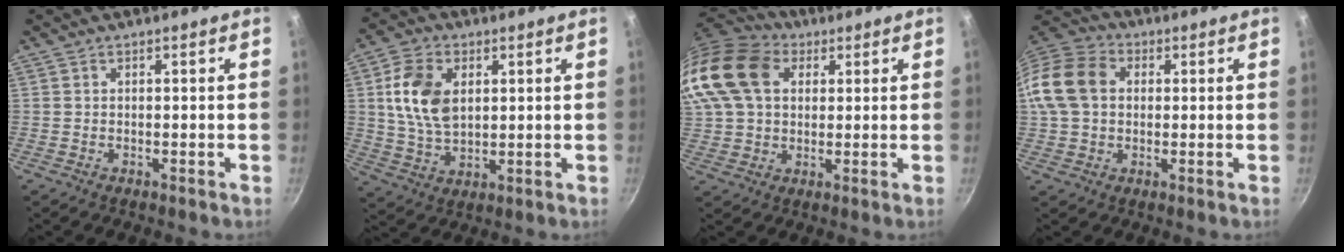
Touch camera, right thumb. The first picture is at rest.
{"total": 11.4, "force": [2.5, 7.4, 8.2], "torque": [-0.143, -0.007, 0.051]}
{"total": 20.6, "force": [6.5, 15.1, 12.4], "torque": [-0.270, 0.025, 0.108]}
{"total": 13.6, "force": [1.5, 10.6, 8.5], "torque": [-0.149, 0.027, 0.011]}